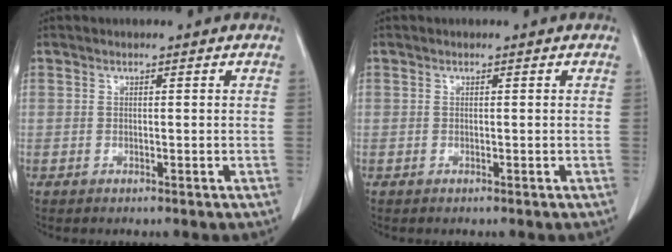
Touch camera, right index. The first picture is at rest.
{"total": 0.0}